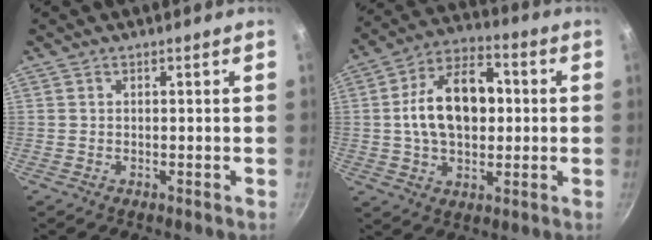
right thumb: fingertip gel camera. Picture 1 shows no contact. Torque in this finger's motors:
{"motor_torque": [1.71, 2.46, 1.28, -0.67, 0.15]}